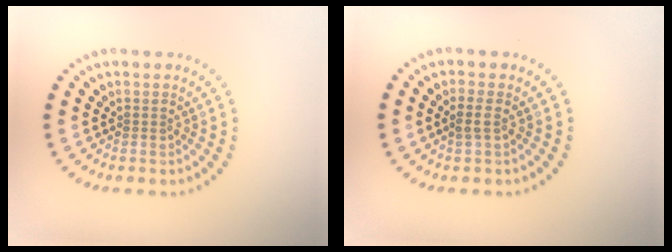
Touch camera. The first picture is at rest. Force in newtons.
{"total": 1.2, "press": 1.2, "slide": 0.3}